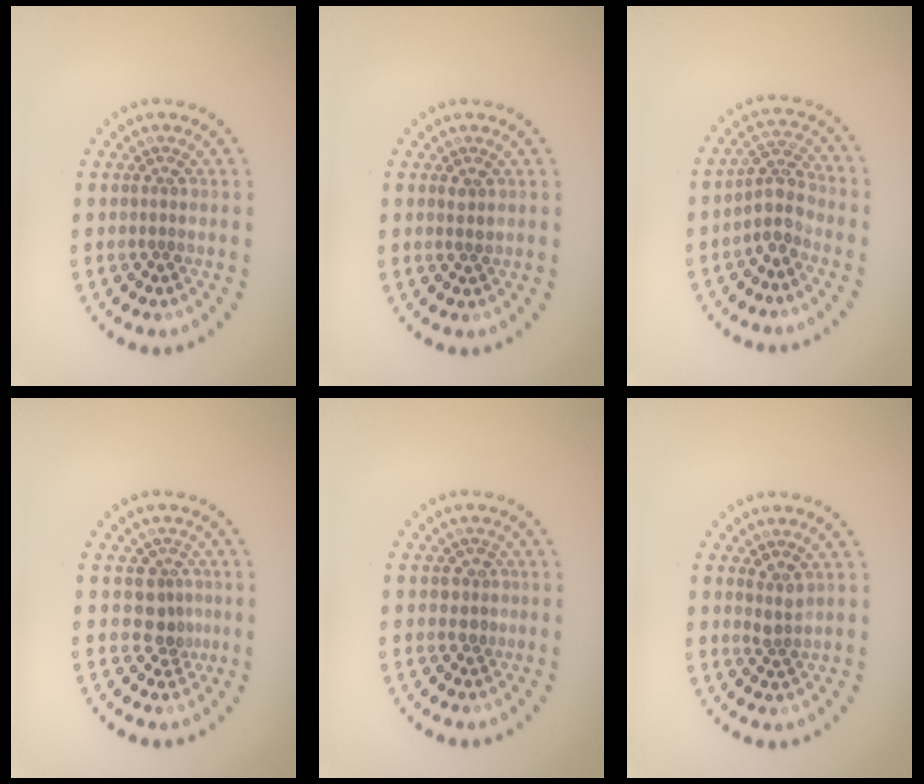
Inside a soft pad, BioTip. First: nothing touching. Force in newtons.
{"total": 0.9, "press": 0.9, "slide": 0.2}
{"total": 2.9, "press": 2.4, "slide": 1.7}
{"total": 2.4, "press": 1.8, "slide": 1.6}
{"total": 1.3, "press": 1.1, "slide": 0.7}
{"total": 1.4, "press": 1.1, "slide": 0.8}